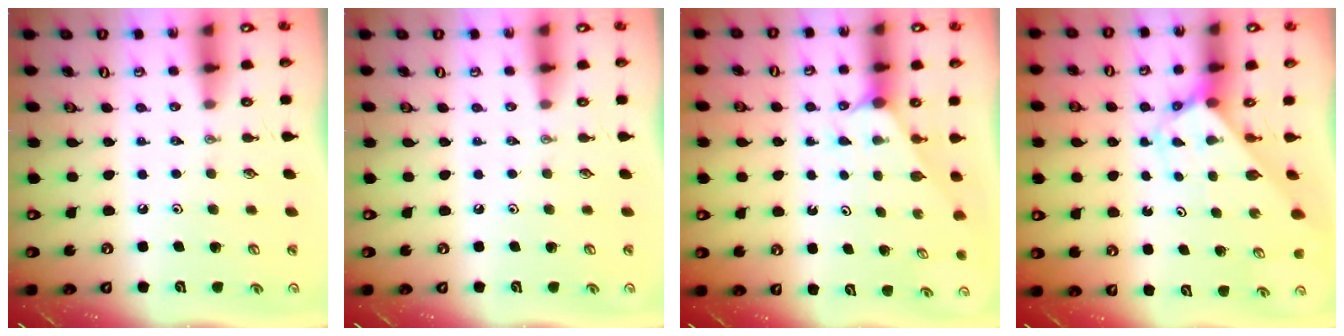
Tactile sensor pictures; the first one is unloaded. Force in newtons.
{"total": 0.0}
{"total": 2.0, "press": 2.0, "slide": 0.3}
{"total": 2.8, "press": 2.8, "slide": 0.2}